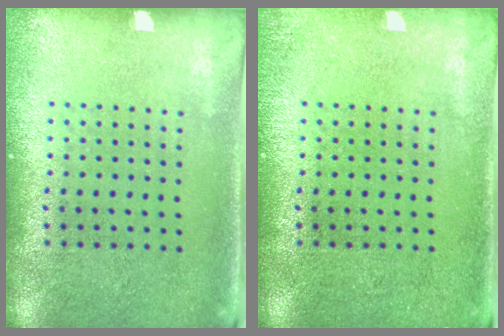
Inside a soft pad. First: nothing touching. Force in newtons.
{"total": 1.0, "press": 1.0, "slide": 0.3}